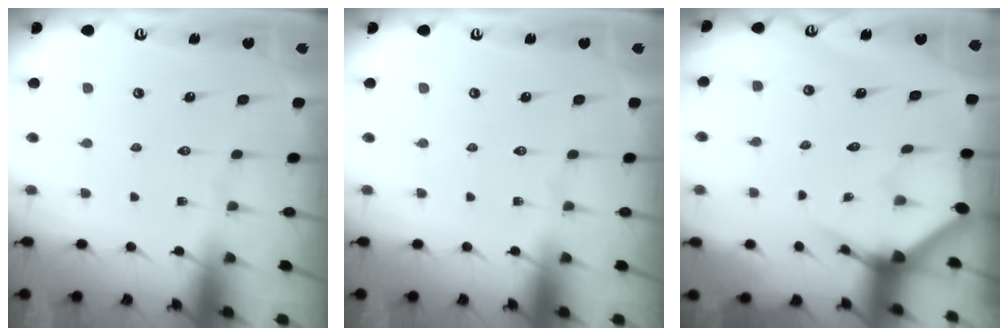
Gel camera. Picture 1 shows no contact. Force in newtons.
{"total": 0.0}
{"total": 3.6, "press": 3.6, "slide": 0.2}